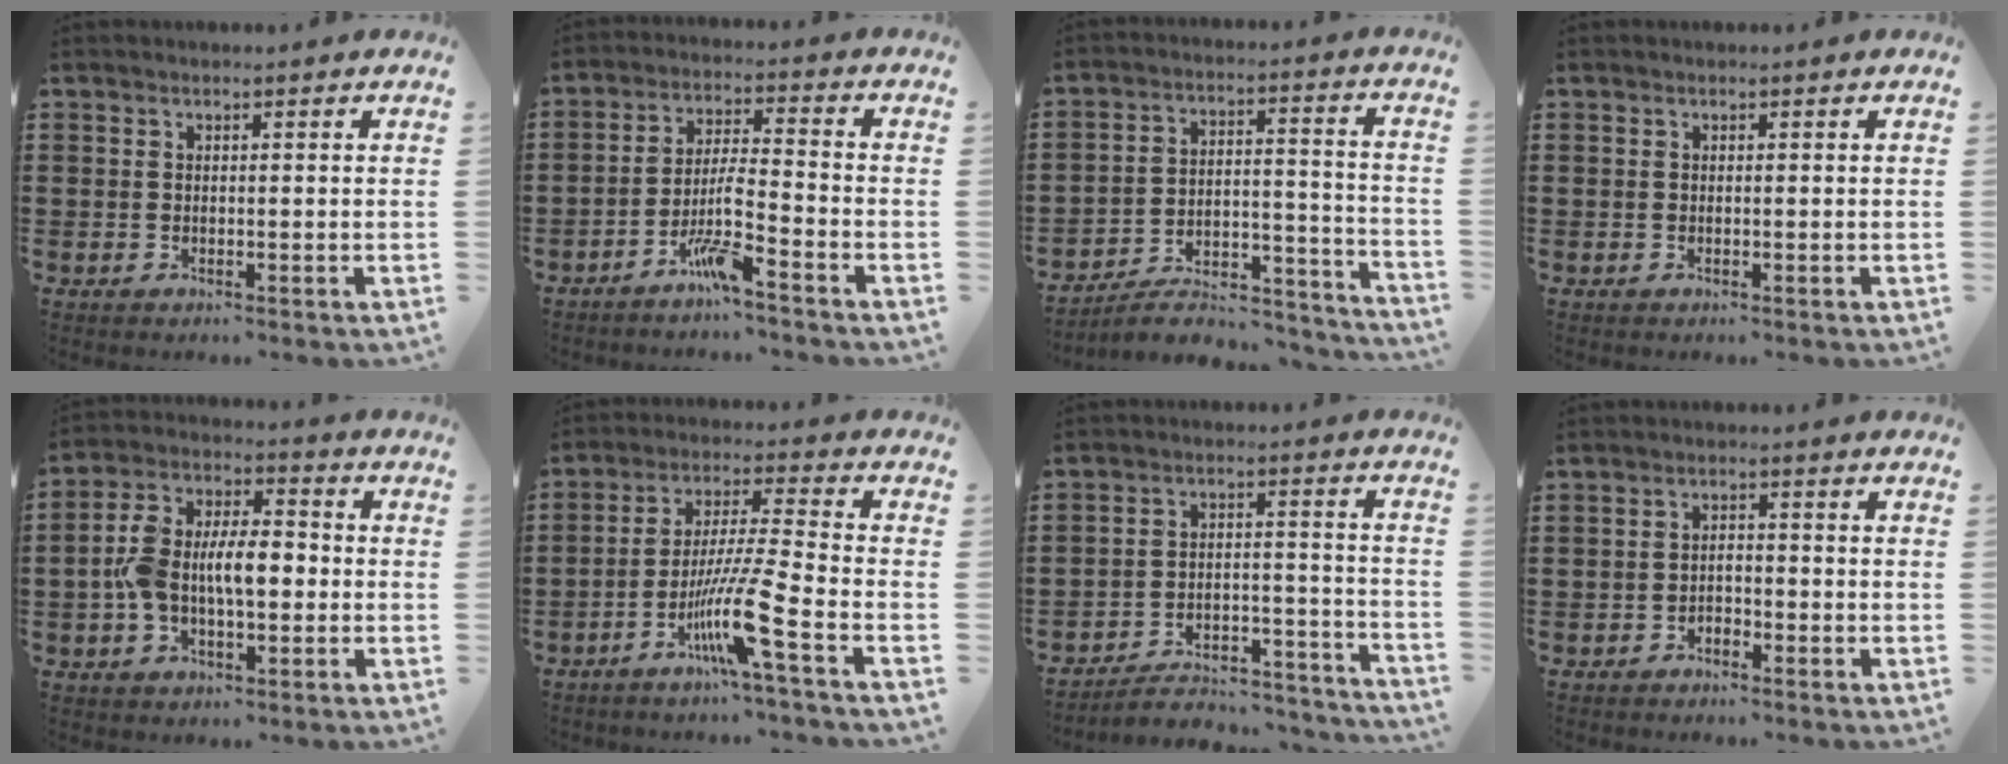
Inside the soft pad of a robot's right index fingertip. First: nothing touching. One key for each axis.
{"total": 7.1, "fx": -4.6, "fy": 0.6, "fz": 5.4, "tx": -0.118, "ty": -0.009, "tz": -0.089}
{"total": 5.5, "fx": -4.8, "fy": 1.7, "fz": 2.1, "tx": -0.031, "ty": 0.003, "tz": -0.093}
{"total": 0.0}
{"total": 9.2, "fx": -1.1, "fy": 5.0, "fz": 7.7, "tx": -0.166, "ty": 0.009, "tz": -0.025}
{"total": 11.0, "fx": -5.5, "fy": 0.0, "fz": 9.5, "tx": -0.197, "ty": -0.012, "tz": -0.109}
{"total": 4.3, "fx": -4.1, "fy": 0.9, "fz": 1.3, "tx": -0.025, "ty": -0.003, "tz": -0.086}
{"total": 1.6, "fx": -1.3, "fy": 0.7, "fz": 0.6, "tx": -0.017, "ty": 0.001, "tz": -0.028}